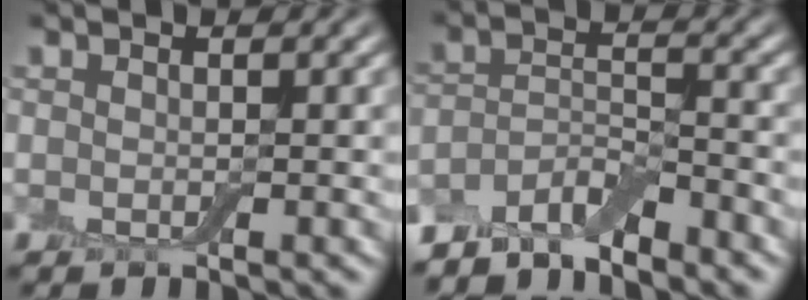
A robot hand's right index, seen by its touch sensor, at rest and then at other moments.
{"total": 4.3, "force": [-3.9, 1.2, 1.4], "torque": [-0.024, 0.003, -0.078]}